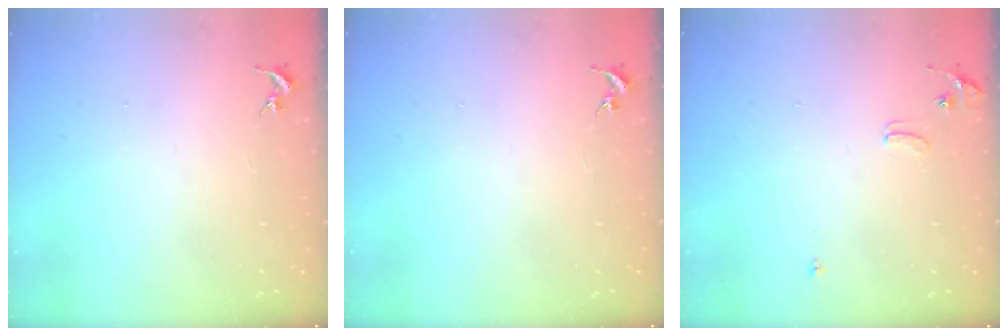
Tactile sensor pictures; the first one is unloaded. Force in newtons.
{"total": 0.0}
{"total": 6.1, "press": 6.0, "slide": 0.9}